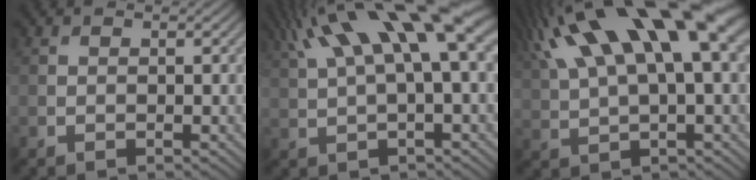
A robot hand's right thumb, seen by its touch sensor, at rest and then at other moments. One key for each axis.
{"total": 14.3, "fx": 6.2, "fy": 3.5, "fz": 12.4, "tx": -0.243, "ty": 0.025, "tz": 0.117}
{"total": 17.7, "fx": 8.4, "fy": 6.0, "fz": 14.4, "tx": -0.305, "ty": 0.043, "tz": 0.150}